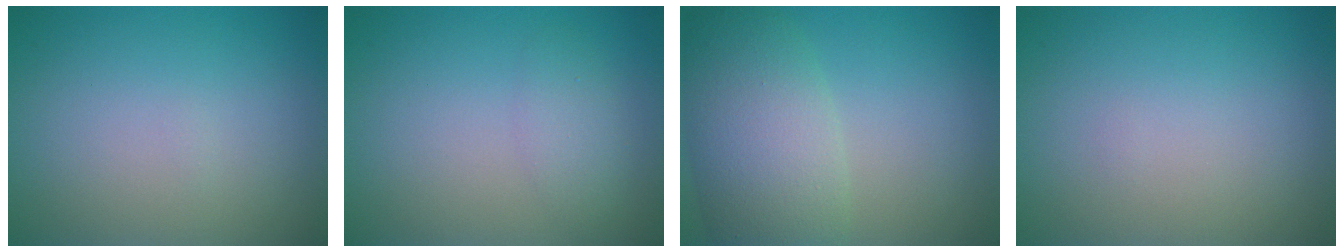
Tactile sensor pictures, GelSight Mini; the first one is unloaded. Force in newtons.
{"total": 1.8, "press": 1.8, "slide": 0.0}
{"total": 7.3, "press": 7.3, "slide": 0.2}
{"total": 0.0}